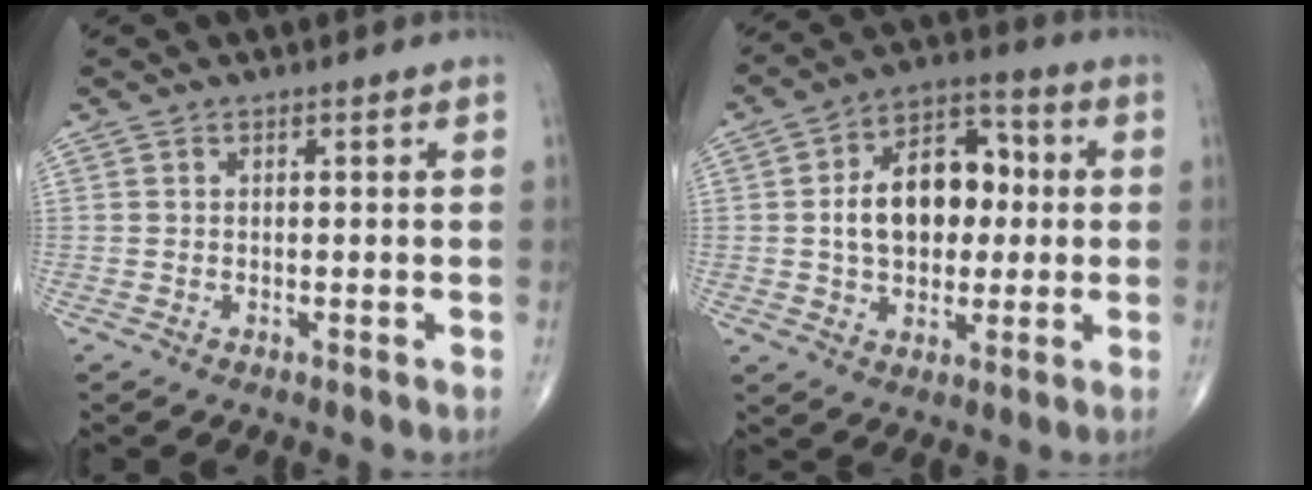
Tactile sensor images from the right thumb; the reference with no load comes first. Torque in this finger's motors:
{"motor_torque": [0.60, 0.59, 1.35, -0.06, 0.13]}